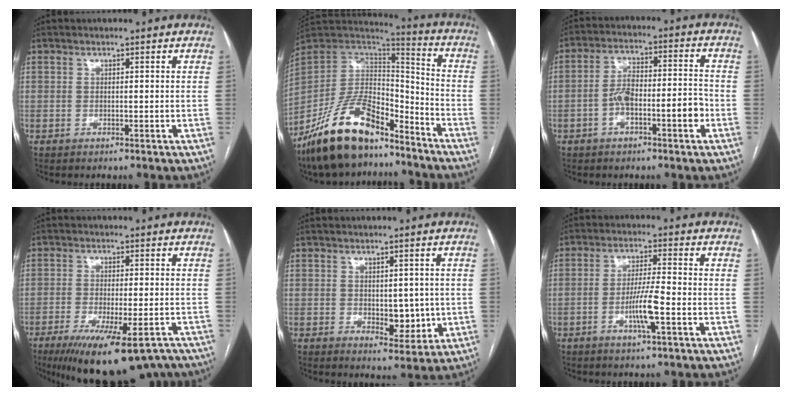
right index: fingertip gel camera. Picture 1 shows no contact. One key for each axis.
{"total": 20.0, "fx": -14.5, "fy": 7.4, "fz": 11.5, "tx": -0.233, "ty": 0.011, "tz": -0.265}
{"total": 8.7, "fx": -3.0, "fy": 2.5, "fz": 7.7, "tx": -0.137, "ty": 0.033, "tz": -0.049}
{"total": 18.4, "fx": -14.4, "fy": 3.5, "fz": 10.8, "tx": -0.133, "ty": -0.026, "tz": -0.200}
{"total": 5.4, "fx": -0.4, "fy": 3.0, "fz": 4.5, "tx": -0.054, "ty": -0.004, "tz": 0.005}
{"total": 6.2, "fx": -2.3, "fy": -0.1, "fz": 5.8, "tx": -0.113, "ty": -0.005, "tz": -0.043}